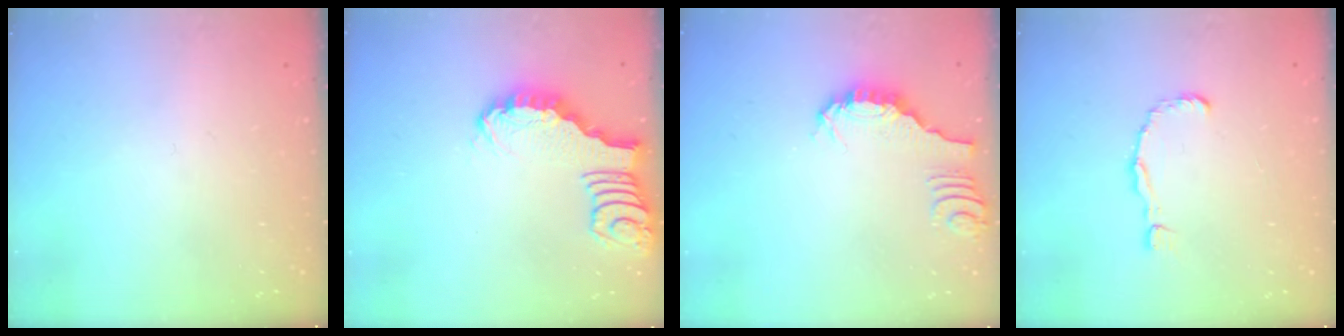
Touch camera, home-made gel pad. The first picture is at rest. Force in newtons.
{"total": 2.1, "press": 2.1, "slide": 0.2}
{"total": 1.3, "press": 1.3, "slide": 0.3}
{"total": 2.4, "press": 2.3, "slide": 0.3}